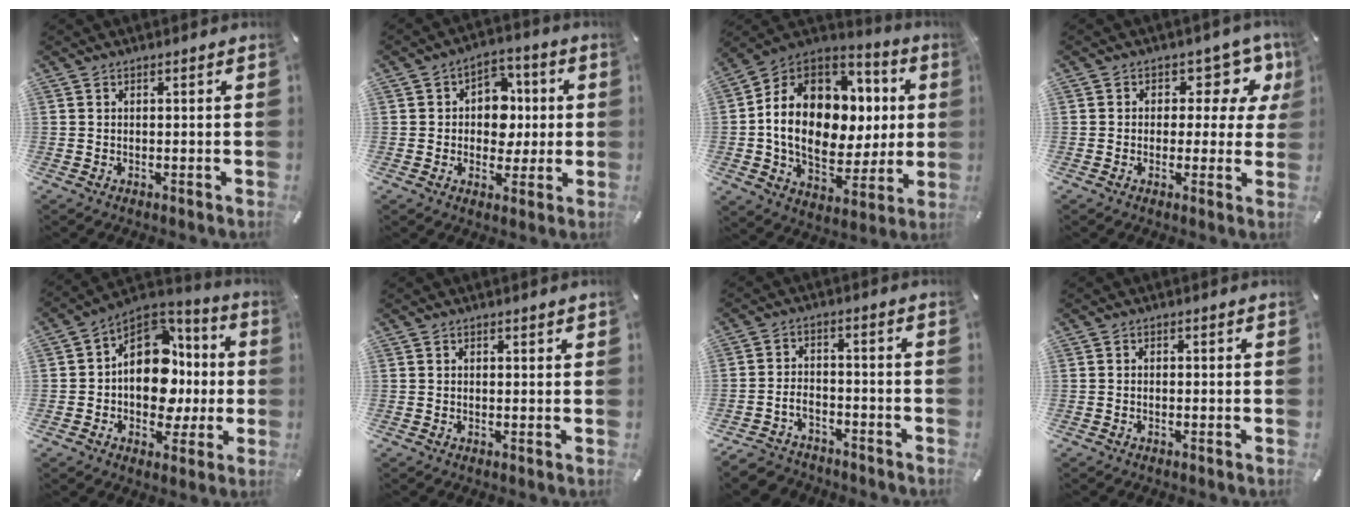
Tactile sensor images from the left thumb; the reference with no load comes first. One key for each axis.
{"total": 9.3, "fx": 0.1, "fy": 8.2, "fz": 4.4, "tx": -0.060, "ty": 0.005, "tz": 0.004}
{"total": 18.3, "fx": 1.1, "fy": 14.4, "fz": 11.3, "tx": -0.224, "ty": -0.011, "tz": 0.021}
{"total": 8.9, "fx": 3.0, "fy": 5.9, "fz": 5.9, "tx": -0.067, "ty": -0.022, "tz": 0.049}
{"total": 17.4, "fx": 0.2, "fy": 13.0, "fz": 11.5, "tx": -0.173, "ty": -0.008, "tz": 0.007}
{"total": 0.6, "fx": 0.2, "fy": 0.4, "fz": 0.3, "tx": -0.007, "ty": 0.003, "tz": 0.003}
{"total": 4.9, "fx": -3.3, "fy": 3.2, "fz": 1.7, "tx": -0.040, "ty": 0.009, "tz": -0.067}
{"total": 0.8, "fx": -0.4, "fy": 0.5, "fz": 0.5, "tx": -0.009, "ty": 0.001, "tz": -0.010}